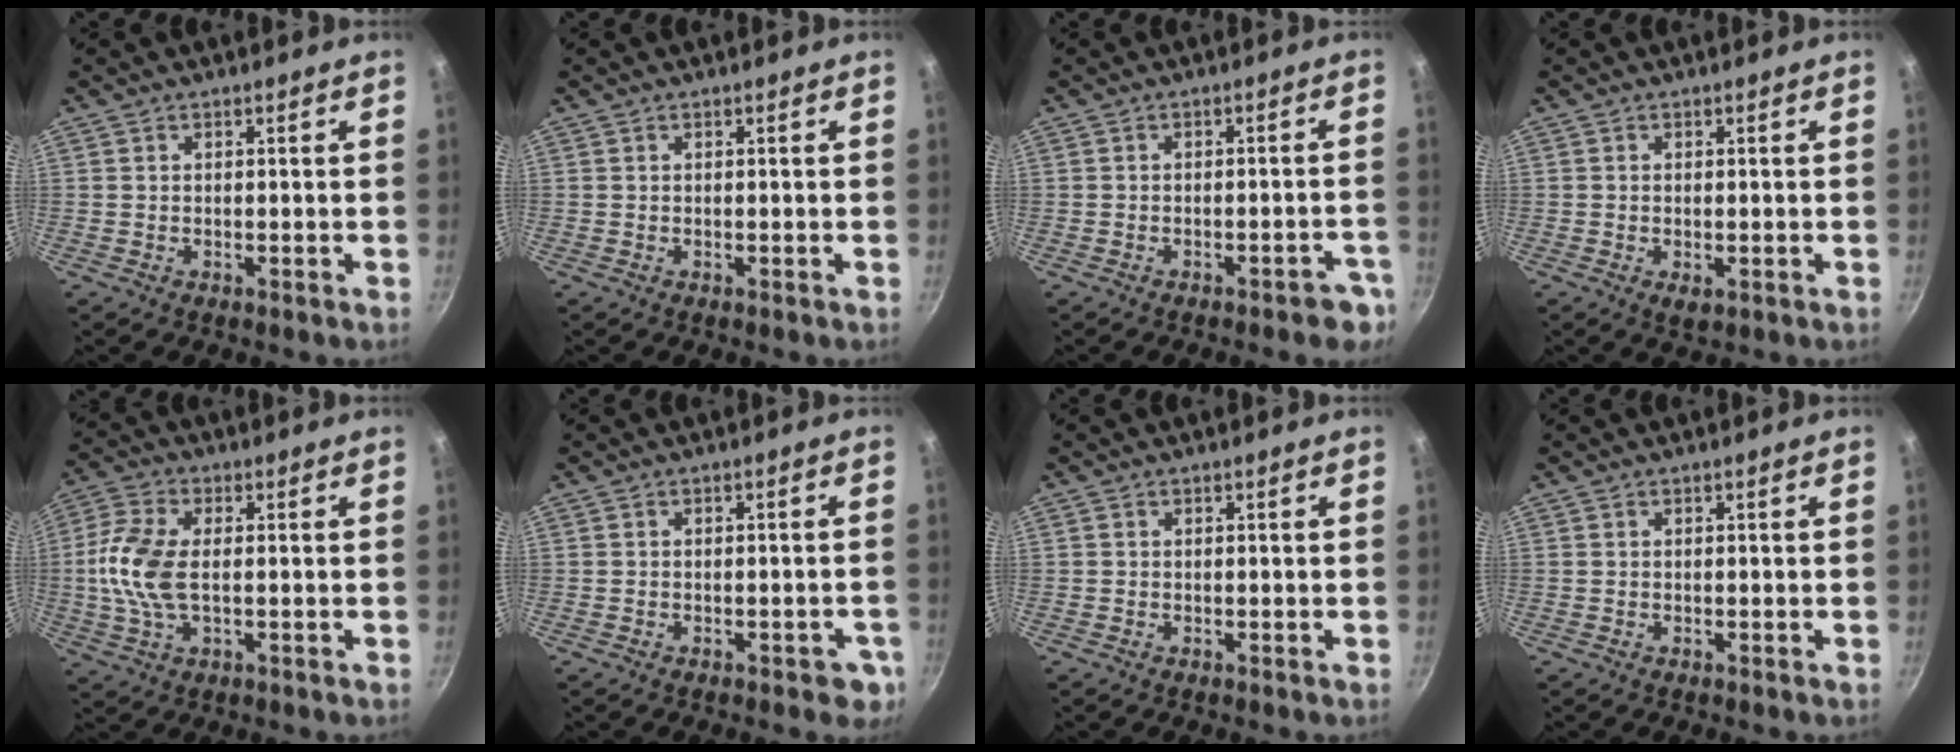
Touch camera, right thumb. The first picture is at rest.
{"total": 0.0}
{"total": 5.5, "force": [-3.2, 2.2, 3.9], "torque": [-0.026, 0.033, -0.026]}
{"total": 2.1, "force": [-0.5, 1.1, 1.7], "torque": [-0.027, -0.006, -0.005]}
{"total": 10.6, "force": [0.0, 5.5, 9.0], "torque": [-0.195, 0.013, -0.009]}
{"total": 4.3, "force": [-1.7, 2.3, 3.2], "torque": [-0.017, 0.017, -0.010]}
{"total": 0.0}
{"total": 0.0}